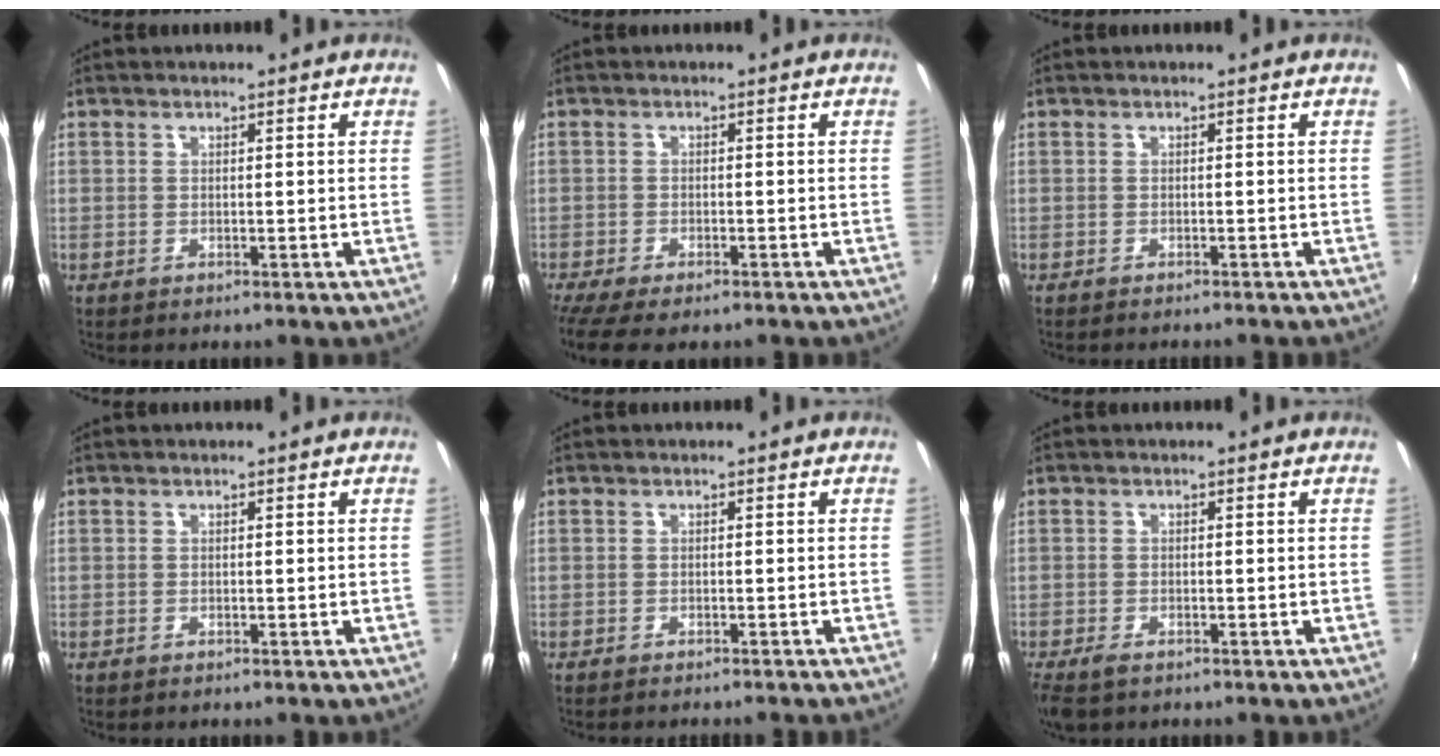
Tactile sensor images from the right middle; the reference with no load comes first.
{"total": 5.8, "force": [-4.8, 1.3, 3.1], "torque": [-0.073, -0.034, -0.080]}
{"total": 2.2, "force": [-2.0, 0.3, 0.8], "torque": [-0.023, -0.012, -0.031]}
{"total": 0.0}
{"total": 2.9, "force": [-2.6, 0.3, 1.1], "torque": [-0.028, -0.012, -0.039]}
{"total": 3.9, "force": [-2.7, 1.5, 2.3], "torque": [-0.055, -0.017, -0.048]}